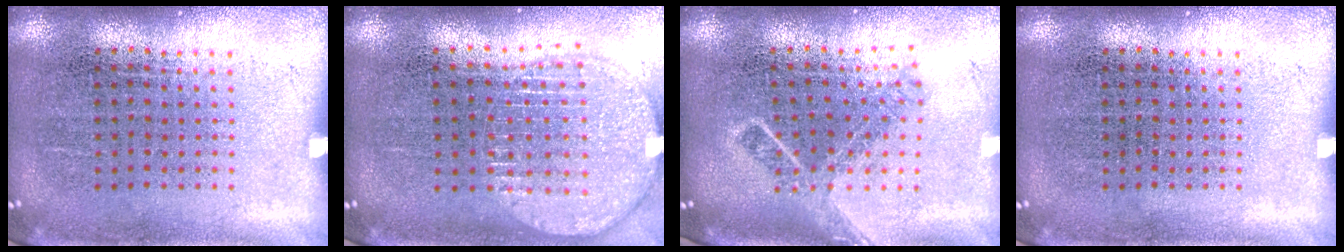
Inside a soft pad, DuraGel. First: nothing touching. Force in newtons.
{"total": 1.9, "press": 1.6, "slide": 1.0}
{"total": 1.5, "press": 1.2, "slide": 1.0}
{"total": 0.0}